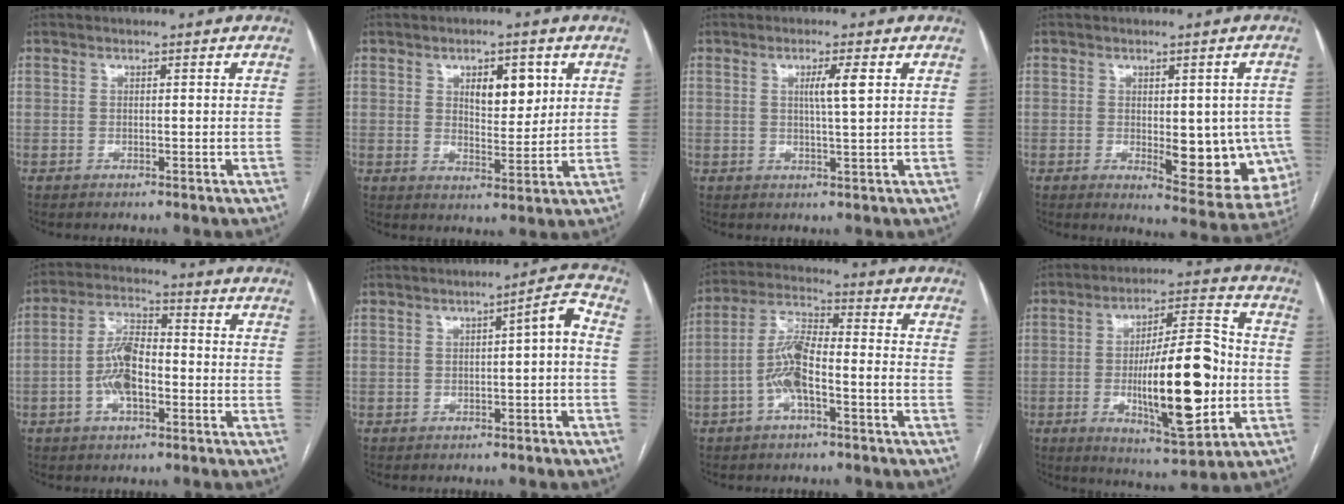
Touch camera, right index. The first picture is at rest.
{"total": 6.4, "force": [2.5, 2.7, 5.2], "torque": [-0.081, -0.001, 0.044]}
{"total": 3.5, "force": [1.0, -0.4, 3.3], "torque": [-0.060, -0.002, 0.015]}
{"total": 12.0, "force": [-1.9, 5.1, 10.7], "torque": [-0.110, -0.006, -0.011]}
{"total": 7.8, "force": [-2.1, 3.2, 6.8], "torque": [-0.142, 0.014, -0.042]}
{"total": 3.9, "force": [-0.7, 0.4, 3.8], "torque": [-0.048, 0.016, -0.011]}
{"total": 8.3, "force": [-2.9, 2.2, 7.5], "torque": [-0.161, 0.021, -0.057]}
{"total": 17.6, "force": [-2.8, 3.8, 16.9], "torque": [-0.282, 0.001, -0.037]}